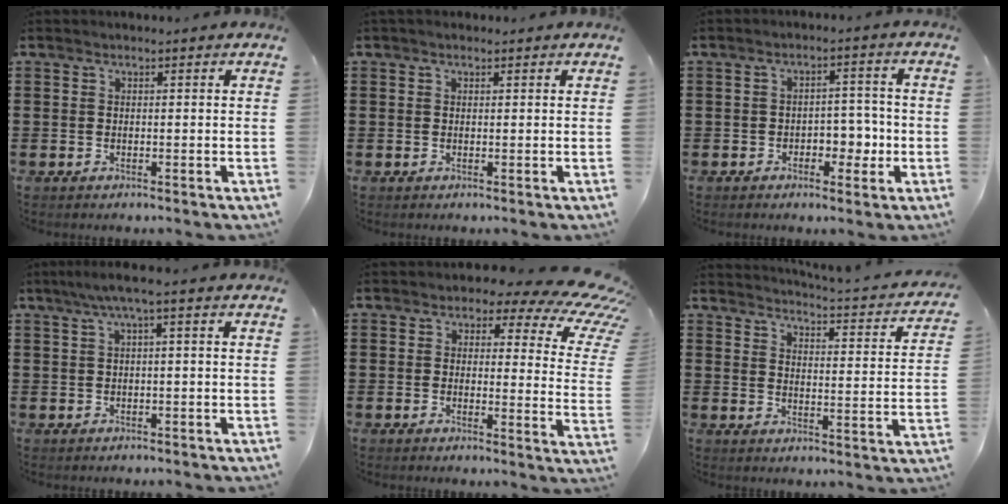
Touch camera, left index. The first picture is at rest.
{"total": 0.6, "force": [0.2, 0.5, 0.3], "torque": [-0.006, 0.005, 0.003]}
{"total": 4.5, "force": [-1.8, 3.0, 2.9], "torque": [-0.040, 0.001, -0.040]}
{"total": 2.5, "force": [0.2, -0.1, 2.5], "torque": [-0.046, 0.000, 0.000]}
{"total": 5.3, "force": [3.6, 2.8, 2.7], "torque": [-0.049, -0.020, 0.055]}
{"total": 2.9, "force": [2.8, -0.5, 0.8], "torque": [-0.027, -0.035, 0.037]}